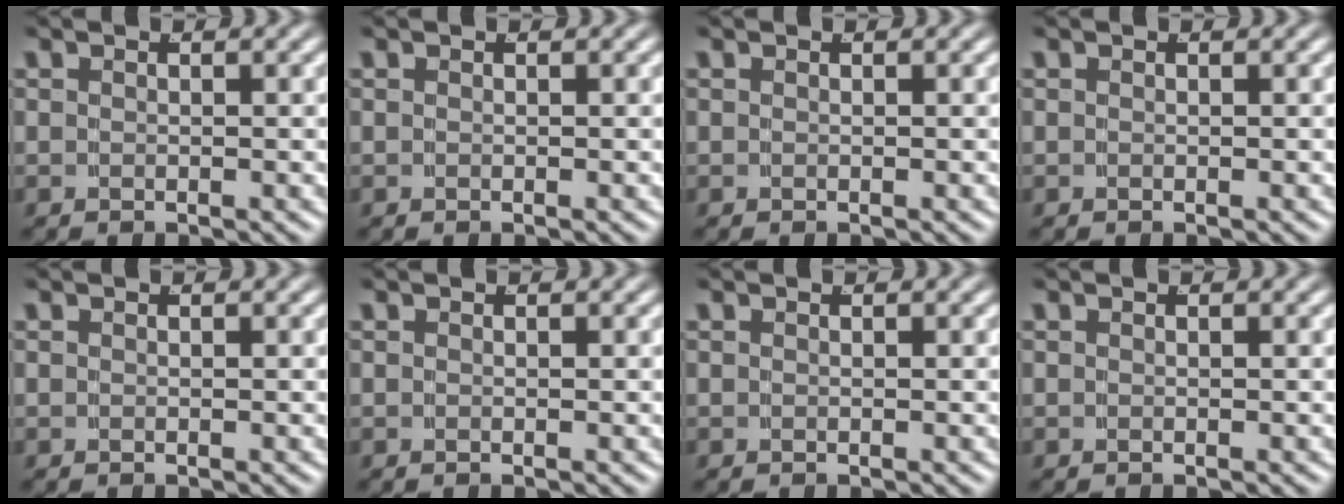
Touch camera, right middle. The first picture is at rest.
{"total": 0.0}
{"total": 0.0}
{"total": 0.0}
{"total": 0.0}
{"total": 0.0}
{"total": 0.0}
{"total": 0.0}